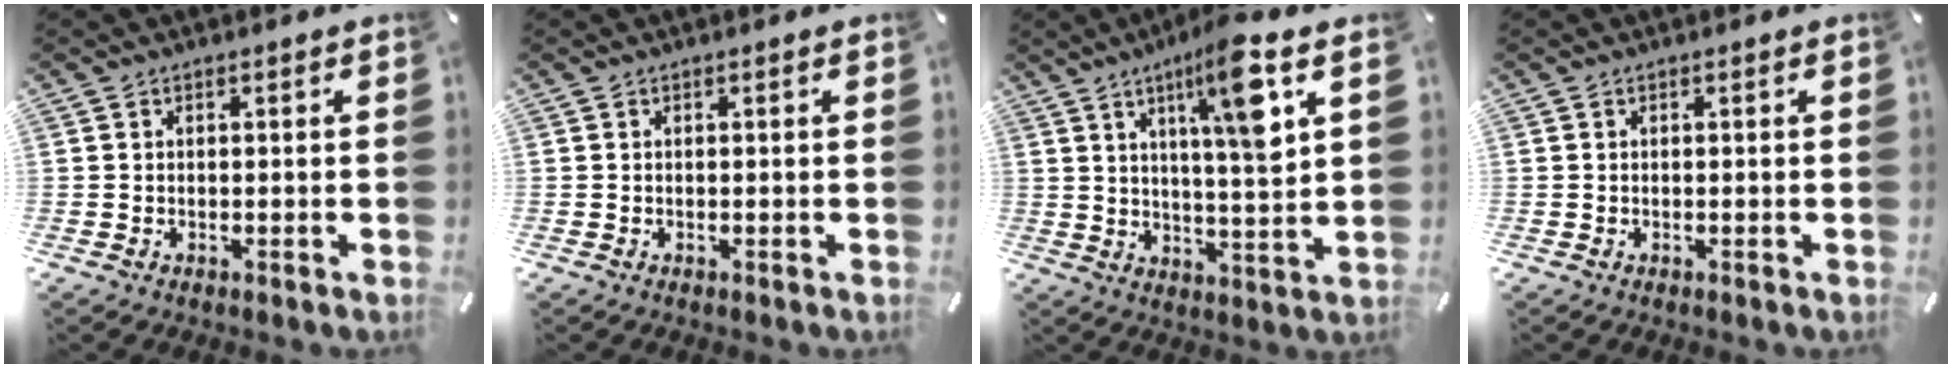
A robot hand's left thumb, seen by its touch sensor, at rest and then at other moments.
{"total": 0.0}
{"total": 12.6, "force": [6.2, 1.8, 10.8], "torque": [-0.170, -0.025, 0.092]}
{"total": 0.0}